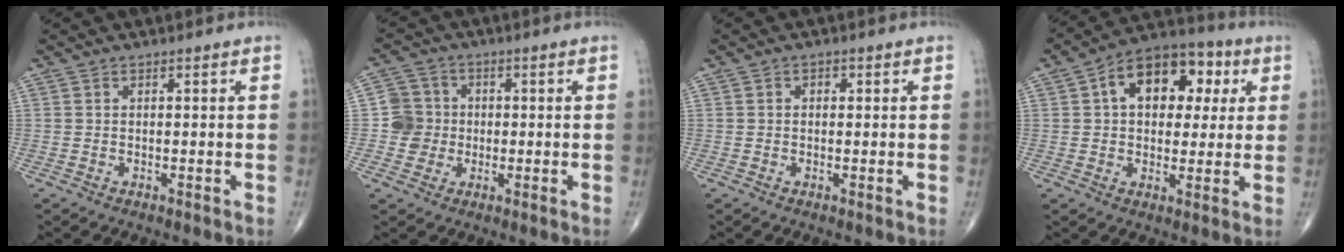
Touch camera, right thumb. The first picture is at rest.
{"total": 6.1, "force": [-0.4, 6.1, 0.9], "torque": [0.015, 0.011, -0.016]}
{"total": 1.3, "force": [0.3, 1.0, 0.8], "torque": [-0.006, 0.002, 0.002]}
{"total": 15.4, "force": [4.2, 10.0, 11.0], "torque": [-0.123, 0.018, 0.057]}